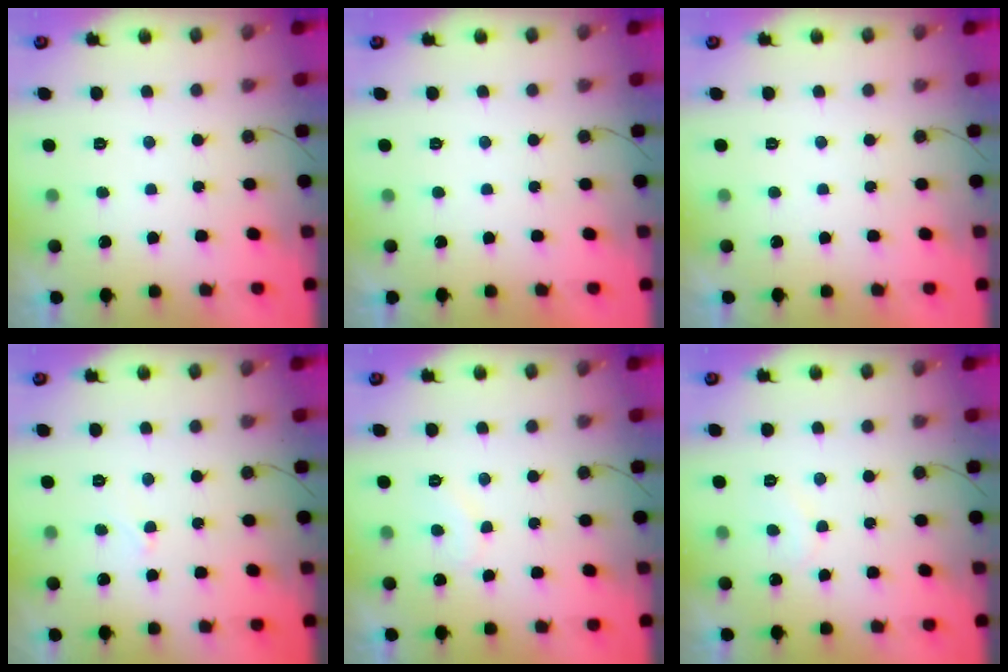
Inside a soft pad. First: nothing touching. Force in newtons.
{"total": 1.7, "press": 1.7, "slide": 0.0}
{"total": 2.0, "press": 2.0, "slide": 0.1}
{"total": 2.6, "press": 2.5, "slide": 0.2}
{"total": 6.2, "press": 6.1, "slide": 0.6}
{"total": 5.3, "press": 5.2, "slide": 0.4}